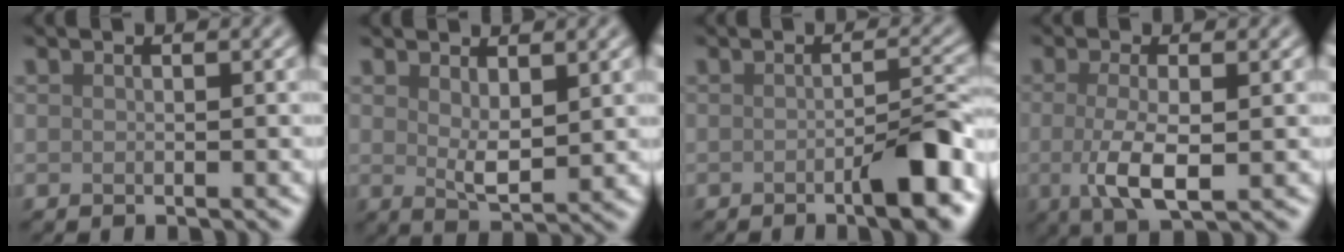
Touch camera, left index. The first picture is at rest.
{"total": 2.9, "force": [1.3, 1.1, 2.4], "torque": [-0.047, -0.008, 0.026]}
{"total": 4.4, "force": [-1.9, 0.9, 3.9], "torque": [-0.053, 0.005, -0.034]}
{"total": 4.6, "force": [-0.6, 1.5, 4.3], "torque": [-0.093, -0.011, -0.012]}